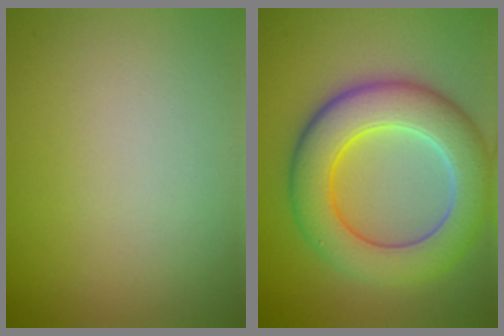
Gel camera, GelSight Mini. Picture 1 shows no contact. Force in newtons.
{"total": 8.9, "press": 8.9, "slide": 0.6}